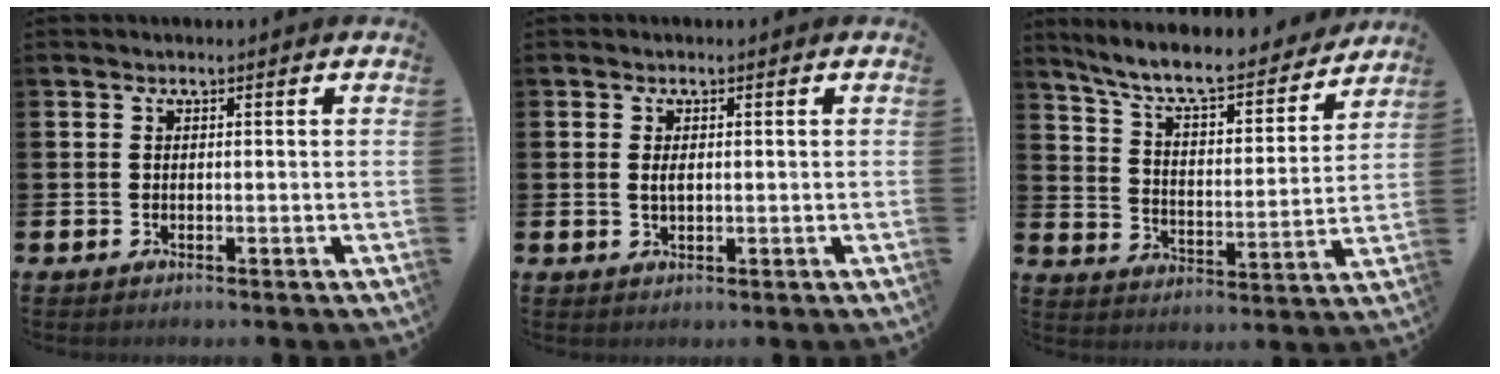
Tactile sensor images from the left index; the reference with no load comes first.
{"total": 1.2, "force": [0.2, 0.6, 1.1], "torque": [-0.014, 0.002, 0.001]}
{"total": 9.0, "force": [8.0, 1.5, 3.7], "torque": [-0.102, -0.054, 0.134]}